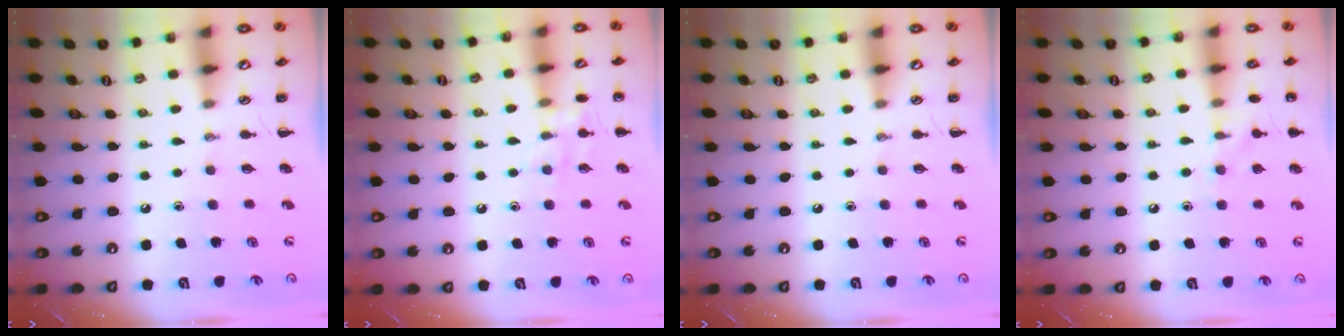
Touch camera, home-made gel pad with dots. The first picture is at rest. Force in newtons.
{"total": 7.8, "press": 7.8, "slide": 0.7}
{"total": 0.0}
{"total": 8.7, "press": 8.5, "slide": 1.9}